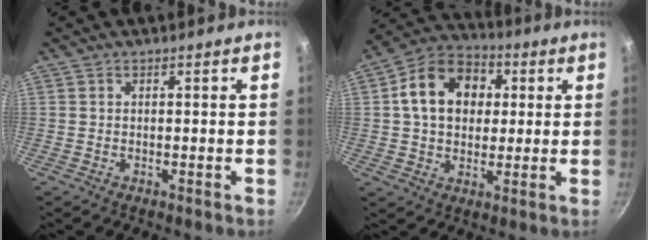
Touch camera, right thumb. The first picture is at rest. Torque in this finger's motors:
{"motor_torque": [0.39, 3.23, 0.90, -0.73, 0.12]}